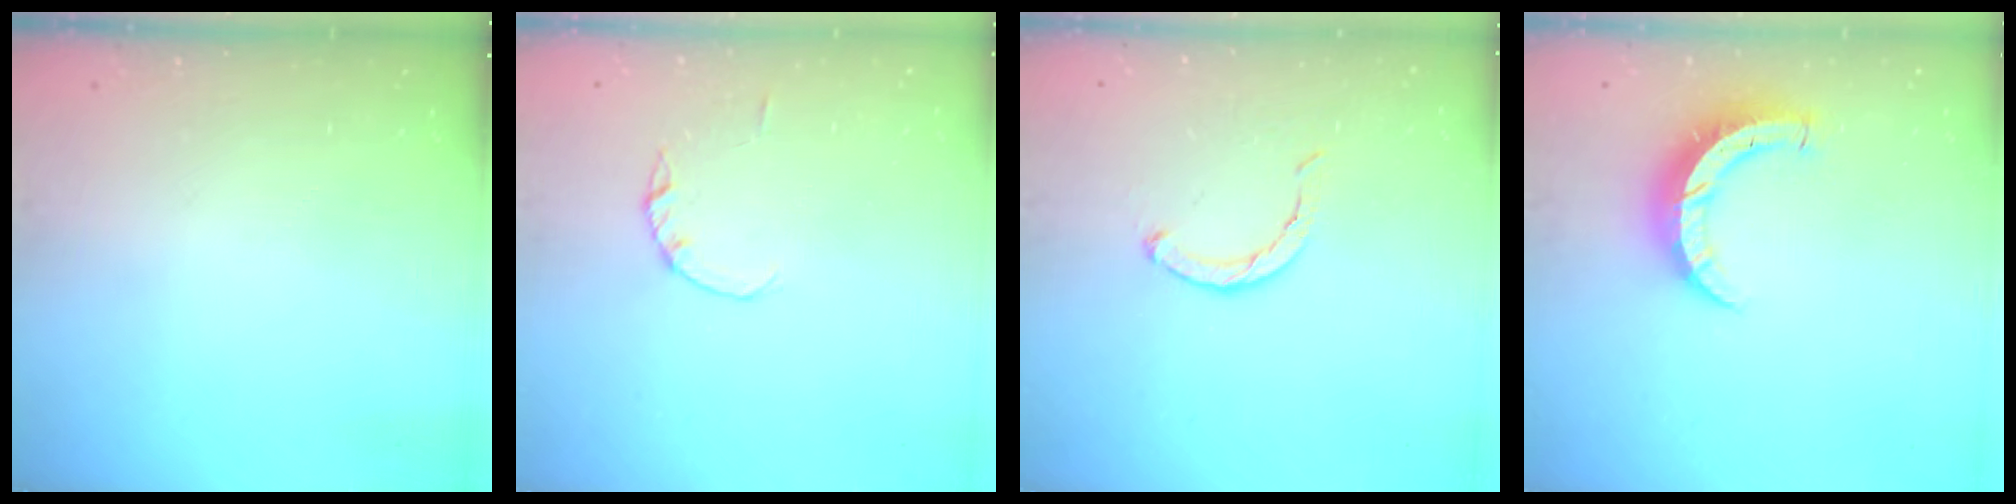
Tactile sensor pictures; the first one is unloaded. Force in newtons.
{"total": 1.0, "press": 1.0, "slide": 0.2}
{"total": 2.7, "press": 2.7, "slide": 0.4}
{"total": 8.7, "press": 8.6, "slide": 0.9}